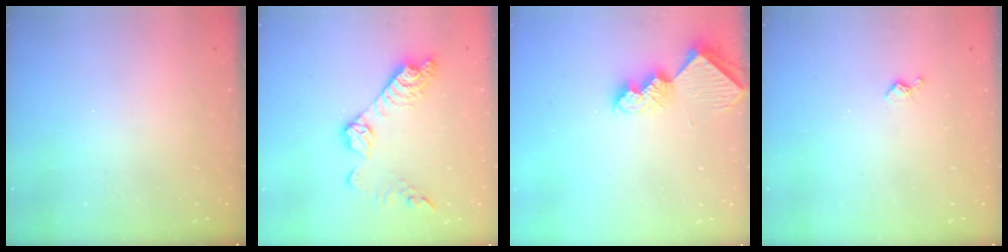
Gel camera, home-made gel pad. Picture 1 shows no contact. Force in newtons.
{"total": 13.6, "press": 13.6, "slide": 0.7}
{"total": 9.8, "press": 9.7, "slide": 0.8}
{"total": 4.2, "press": 4.2, "slide": 0.7}